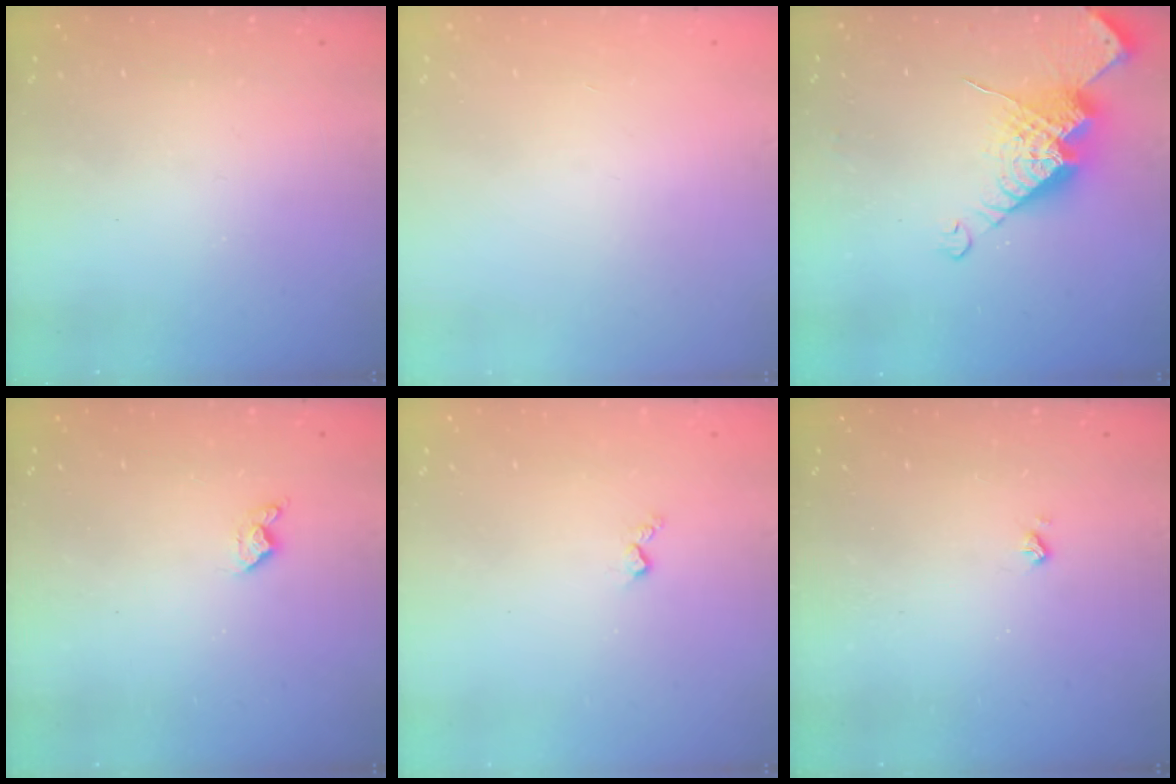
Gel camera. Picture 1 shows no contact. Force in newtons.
{"total": 0.0}
{"total": 15.4, "press": 15.3, "slide": 1.3}
{"total": 5.0, "press": 4.9, "slide": 0.6}
{"total": 3.0, "press": 3.0, "slide": 0.6}
{"total": 2.7, "press": 2.7, "slide": 0.4}